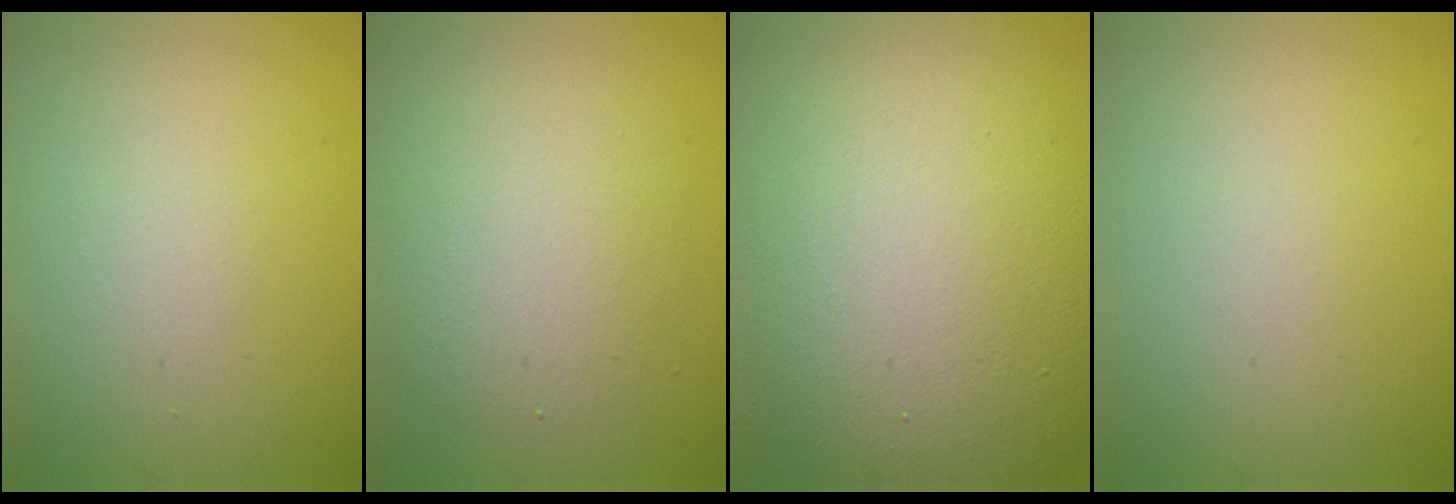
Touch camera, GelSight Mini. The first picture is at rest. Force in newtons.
{"total": 4.0, "press": 4.0, "slide": 0.2}
{"total": 18.9, "press": 18.9, "slide": 0.9}
{"total": 0.0}